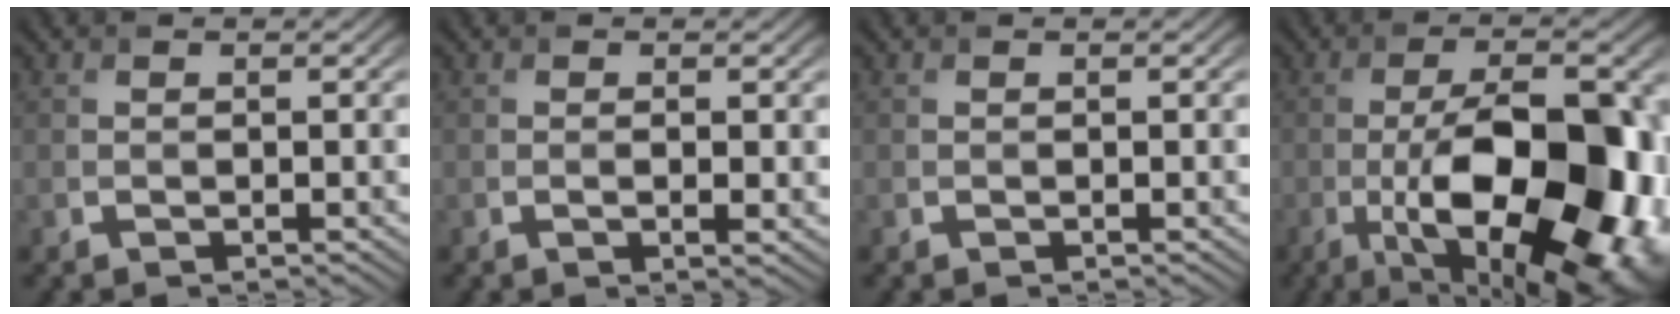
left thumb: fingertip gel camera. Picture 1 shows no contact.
{"total": 1.5, "force": [-0.1, 0.3, 1.4], "torque": [-0.025, -0.002, 0.001]}
{"total": 0.0}
{"total": 19.0, "force": [-5.7, 8.1, 16.3], "torque": [-0.240, -0.007, -0.077]}